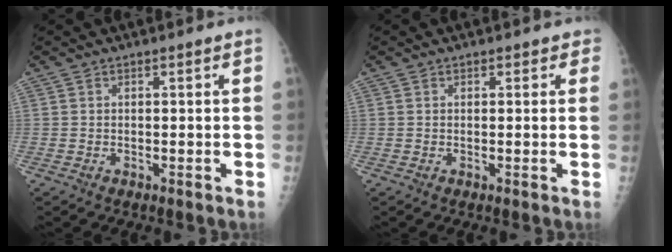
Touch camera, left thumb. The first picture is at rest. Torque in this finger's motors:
{"motor_torque": [-0.16, 0.05, 0.06, 0.03, 0.03]}